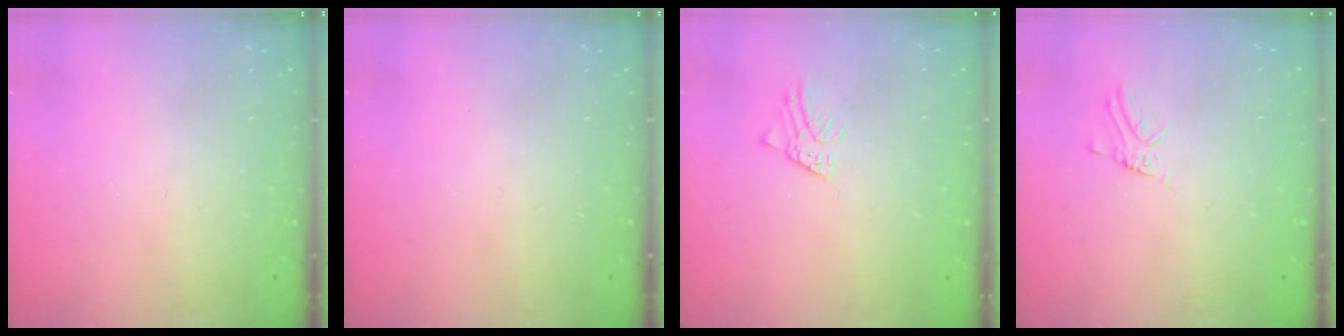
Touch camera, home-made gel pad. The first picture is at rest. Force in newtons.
{"total": 0.0}
{"total": 1.3, "press": 1.3, "slide": 0.1}
{"total": 1.6, "press": 1.6, "slide": 0.1}